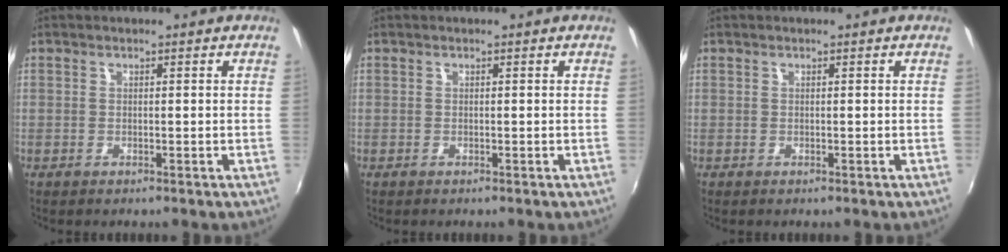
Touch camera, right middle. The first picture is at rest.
{"total": 0.0}
{"total": 0.0}